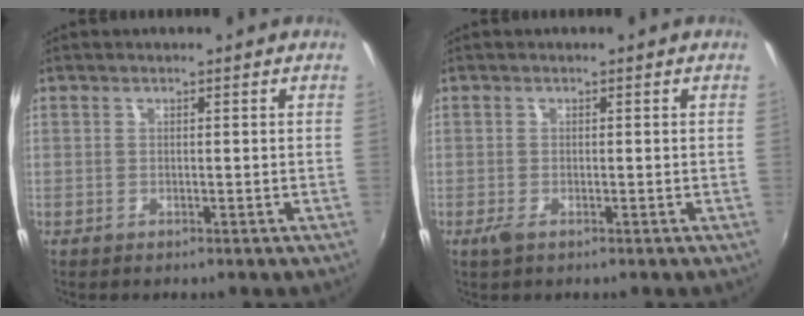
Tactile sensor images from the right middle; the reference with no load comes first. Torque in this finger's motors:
{"motor_torque": [0.24, -0.40, 0.06, 0.05]}